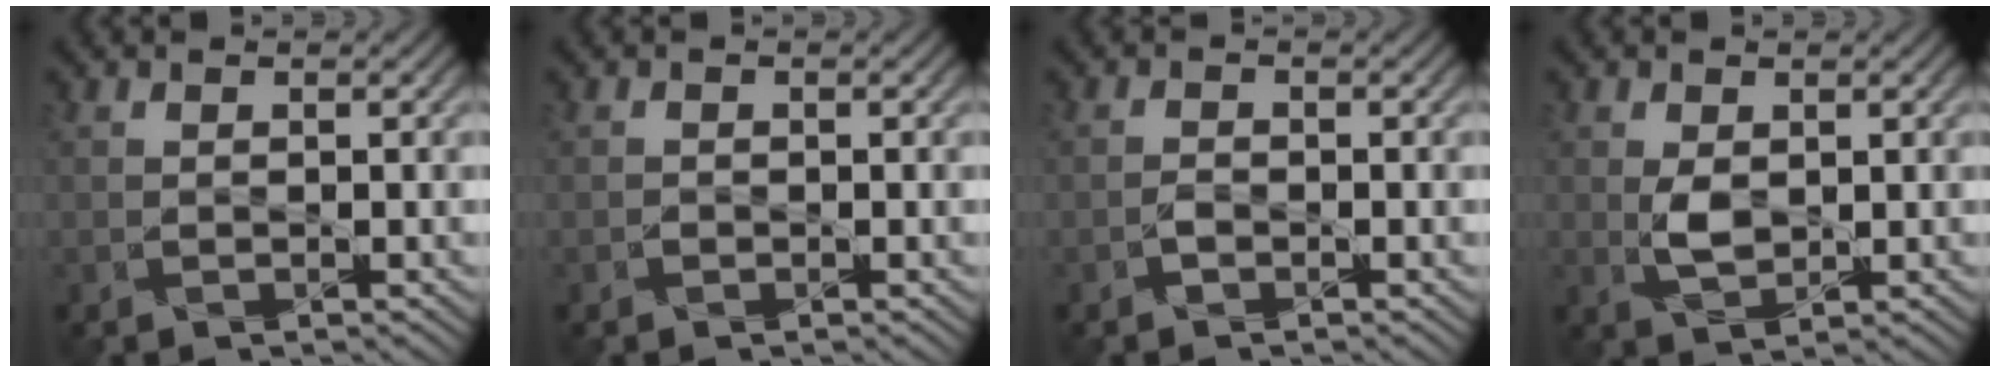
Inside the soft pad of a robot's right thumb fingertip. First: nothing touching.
{"total": 0.5, "force": [-0.4, 0.3, -0.1], "torque": [0.000, -0.001, -0.011]}
{"total": 0.9, "force": [-0.8, 0.4, 0.2], "torque": [-0.005, 0.002, -0.019]}
{"total": 2.2, "force": [0.4, 1.3, 1.7], "torque": [-0.040, -0.005, 0.009]}